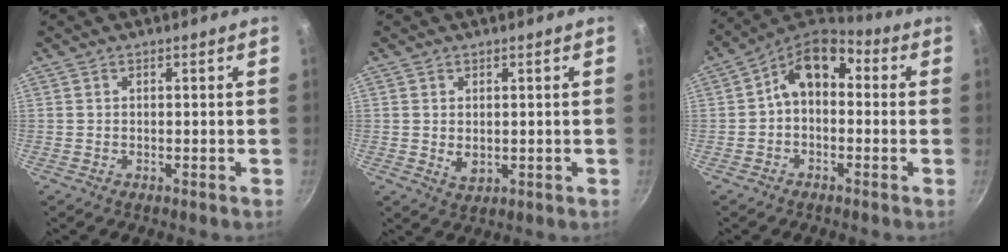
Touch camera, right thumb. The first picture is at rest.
{"total": 3.0, "force": [0.2, 2.0, 2.1], "torque": [-0.035, -0.010, 0.009]}
{"total": 11.0, "force": [0.9, 7.6, 7.9], "torque": [-0.110, 0.039, -0.008]}